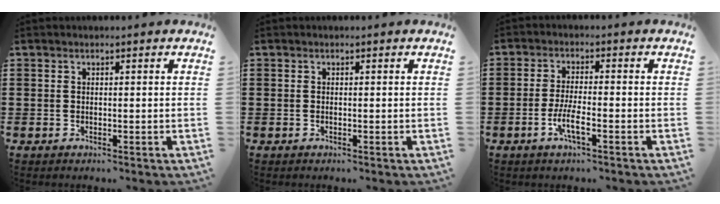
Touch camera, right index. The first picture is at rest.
{"total": 0.0}
{"total": 4.3, "force": [-1.9, 0.7, 3.8], "torque": [-0.083, -0.006, -0.040]}